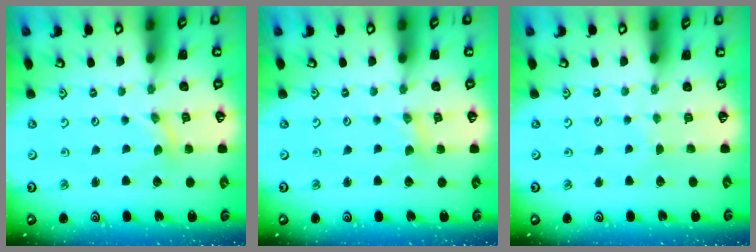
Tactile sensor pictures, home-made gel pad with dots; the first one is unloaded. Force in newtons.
{"total": 0.7, "press": 0.7, "slide": 0.2}
{"total": 1.7, "press": 1.7, "slide": 0.2}